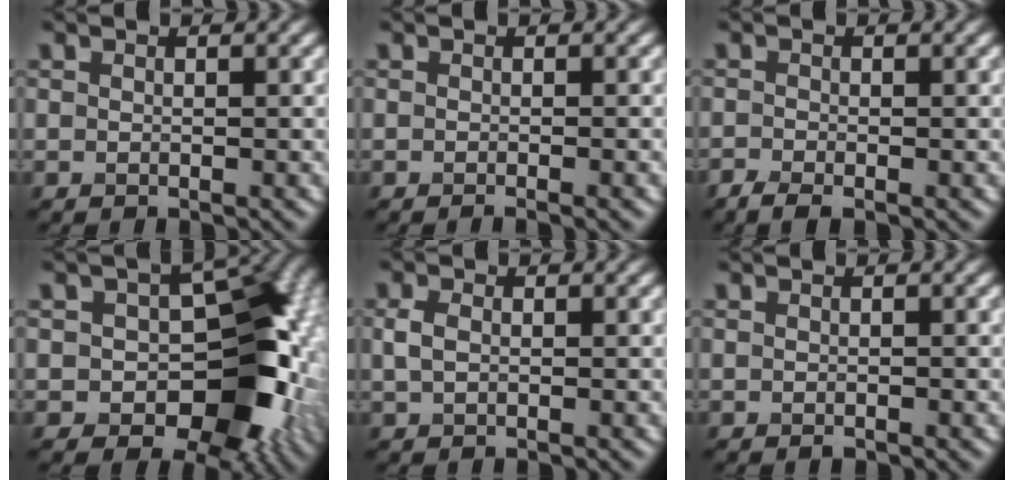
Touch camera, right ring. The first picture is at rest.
{"total": 1.4, "force": [-0.7, 0.3, 1.2], "torque": [-0.007, -0.003, -0.011]}
{"total": 1.6, "force": [-1.1, 0.5, 1.1], "torque": [-0.026, -0.007, -0.026]}
{"total": 11.0, "force": [-1.9, 7.2, 8.1], "torque": [-0.087, 0.000, -0.036]}
{"total": 1.4, "force": [0.1, 1.0, 1.0], "torque": [-0.025, 0.002, 0.001]}
{"total": 0.5, "force": [-0.4, 0.1, 0.4], "torque": [-0.004, 0.000, -0.005]}